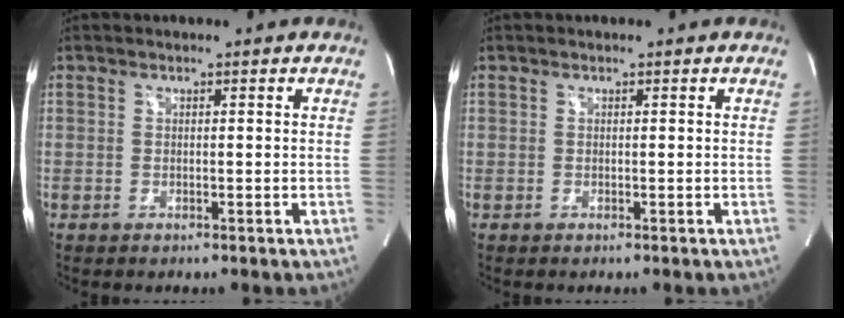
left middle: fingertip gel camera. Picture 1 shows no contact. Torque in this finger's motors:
{"motor_torque": [0.10, 0.14, 0.00, 0.00]}